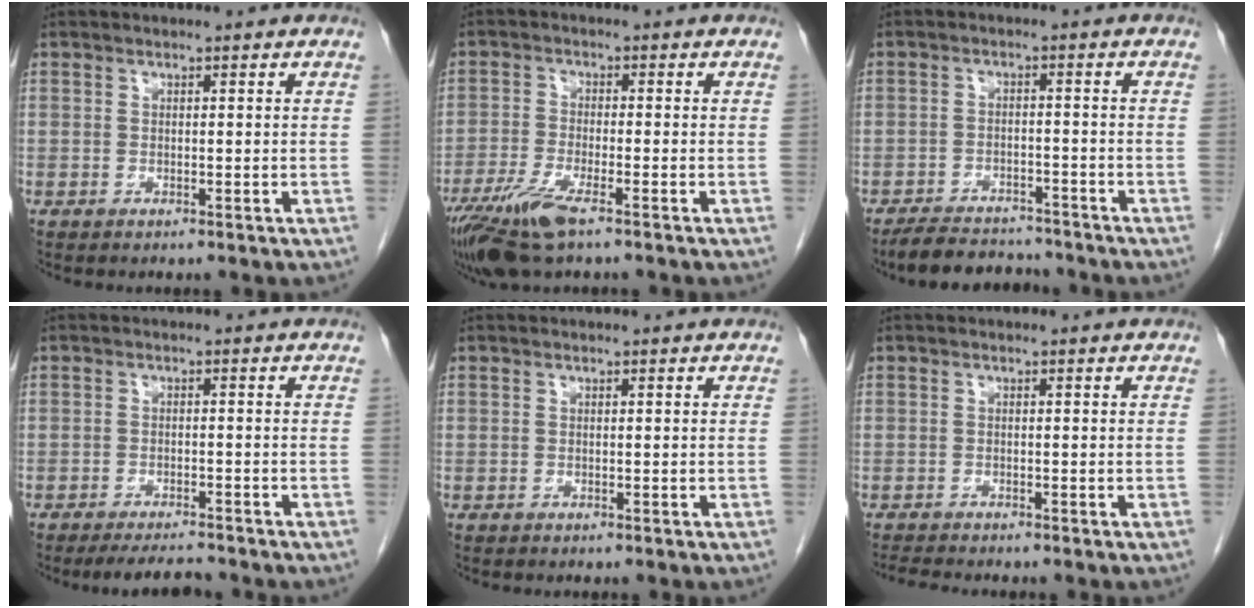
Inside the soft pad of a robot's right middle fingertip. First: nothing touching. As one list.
[{"total": 8.0, "force": [-5.1, 1.3, 6.0], "torque": [-0.124, -0.019, -0.092]}, {"total": 7.6, "force": [-7.1, 2.0, 1.9], "torque": [-0.030, -0.004, -0.109]}, {"total": 4.6, "force": [-4.3, 0.4, 1.5], "torque": [-0.025, -0.014, -0.071]}, {"total": 0.0}, {"total": 2.4, "force": [-2.3, -0.2, 0.7], "torque": [-0.015, -0.011, -0.040]}]